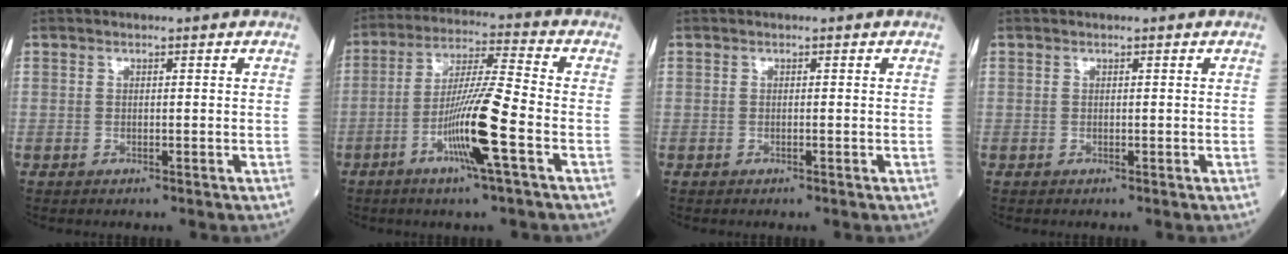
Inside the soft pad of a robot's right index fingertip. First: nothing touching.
{"total": 11.6, "force": [-4.4, -0.6, 10.7], "torque": [-0.205, -0.007, -0.086]}
{"total": 0.0}
{"total": 0.0}